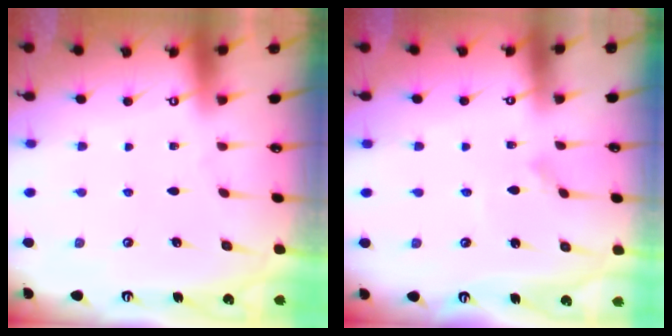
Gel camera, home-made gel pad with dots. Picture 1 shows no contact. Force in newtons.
{"total": 2.3, "press": 2.3, "slide": 0.1}